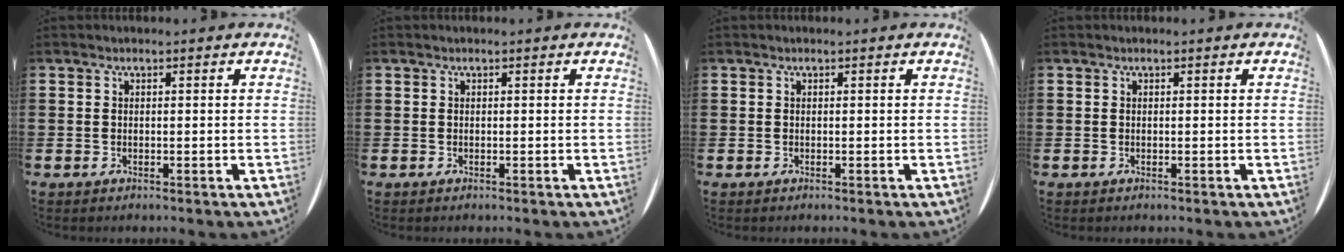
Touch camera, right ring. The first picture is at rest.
{"total": 0.0}
{"total": 0.0}
{"total": 0.0}